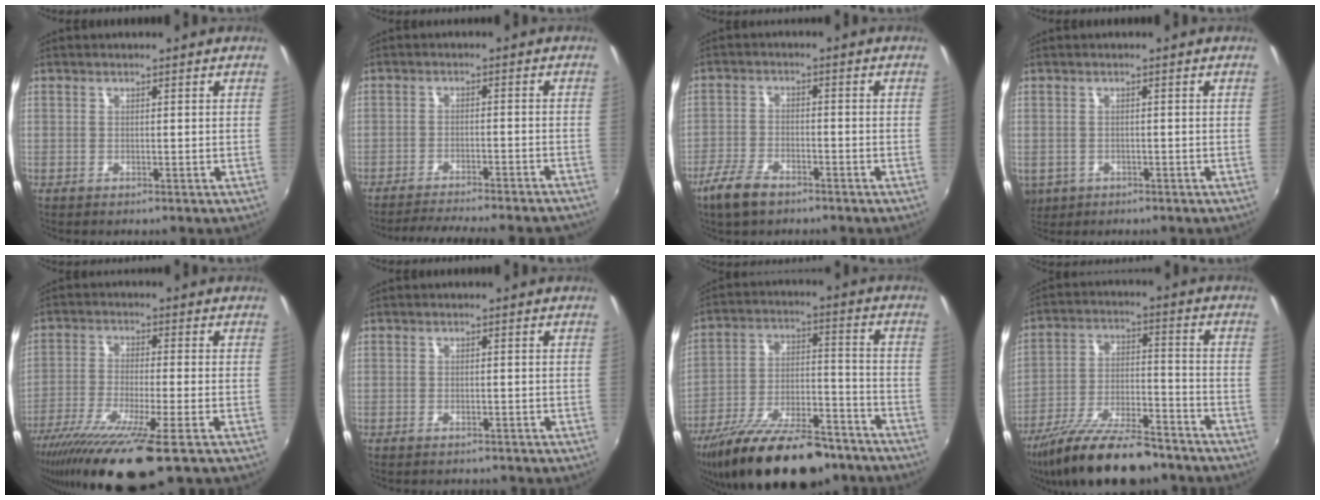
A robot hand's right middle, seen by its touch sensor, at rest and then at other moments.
{"total": 15.5, "force": [-14.1, 1.3, 6.3], "torque": [-0.122, -0.007, -0.189]}
{"total": 7.1, "force": [-5.1, 2.9, 4.0], "torque": [-0.104, -0.008, -0.099]}
{"total": 6.1, "force": [-2.0, 5.0, 2.8], "torque": [-0.068, -0.015, -0.025]}
{"total": 16.3, "force": [-11.2, 1.2, 11.8], "torque": [-0.239, -0.064, -0.194]}
{"total": 1.8, "force": [-1.7, 0.6, 0.5], "torque": [-0.015, -0.005, -0.026]}
{"total": 23.5, "force": [-17.7, 8.4, 12.9], "torque": [-0.234, -0.019, -0.267]}
{"total": 18.5, "force": [-14.7, 5.1, 9.9], "torque": [-0.192, -0.026, -0.240]}